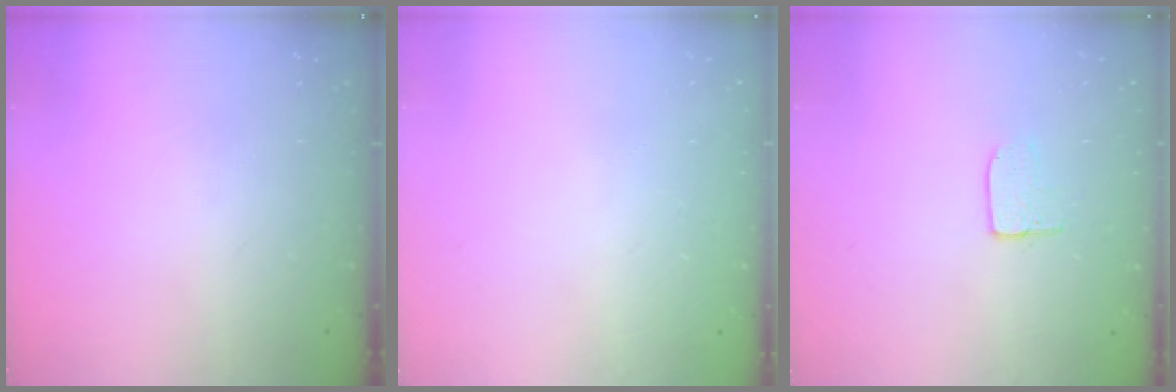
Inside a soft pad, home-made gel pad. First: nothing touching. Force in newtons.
{"total": 0.0}
{"total": 6.1, "press": 6.1, "slide": 0.4}